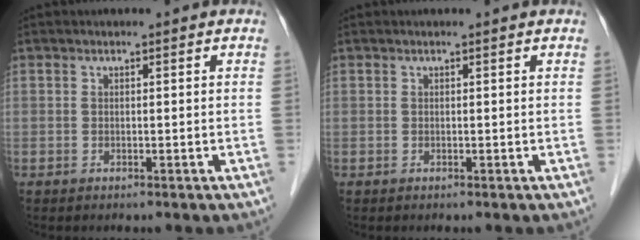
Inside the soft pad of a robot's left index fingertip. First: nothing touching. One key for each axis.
{"total": 1.2, "fx": 1.2, "fy": 0.1, "fz": 0.2, "tx": -0.010, "ty": 0.015, "tz": 0.016}